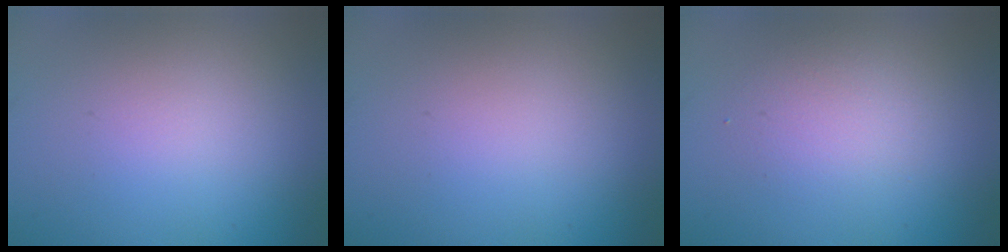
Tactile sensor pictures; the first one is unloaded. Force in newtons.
{"total": 0.0}
{"total": 2.1, "press": 2.1, "slide": 0.1}